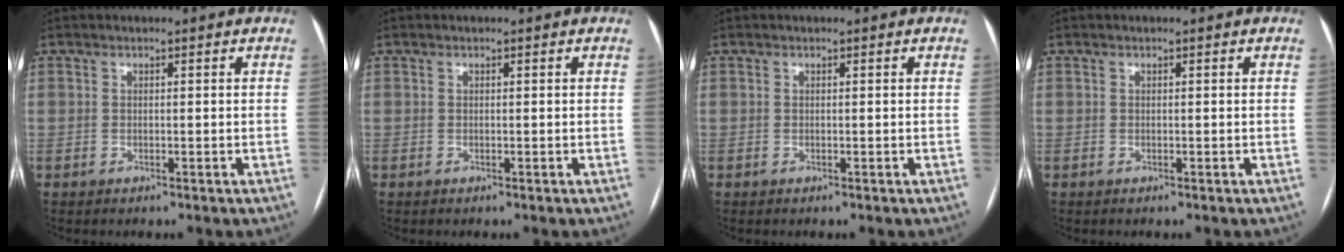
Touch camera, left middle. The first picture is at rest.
{"total": 0.0}
{"total": 0.0}
{"total": 0.0}